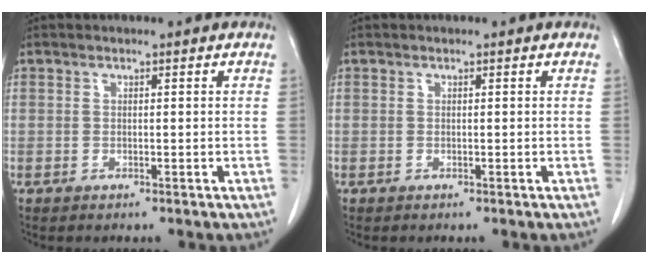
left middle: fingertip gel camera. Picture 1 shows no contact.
{"total": 0.0}